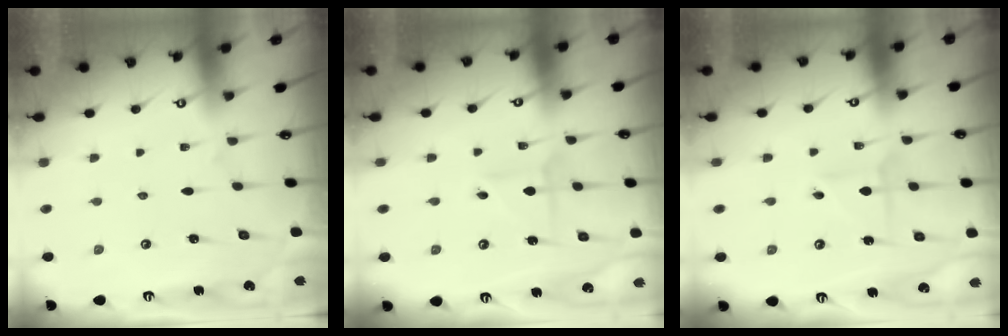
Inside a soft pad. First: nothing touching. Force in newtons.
{"total": 2.8, "press": 2.8, "slide": 0.3}
{"total": 2.8, "press": 2.8, "slide": 0.3}